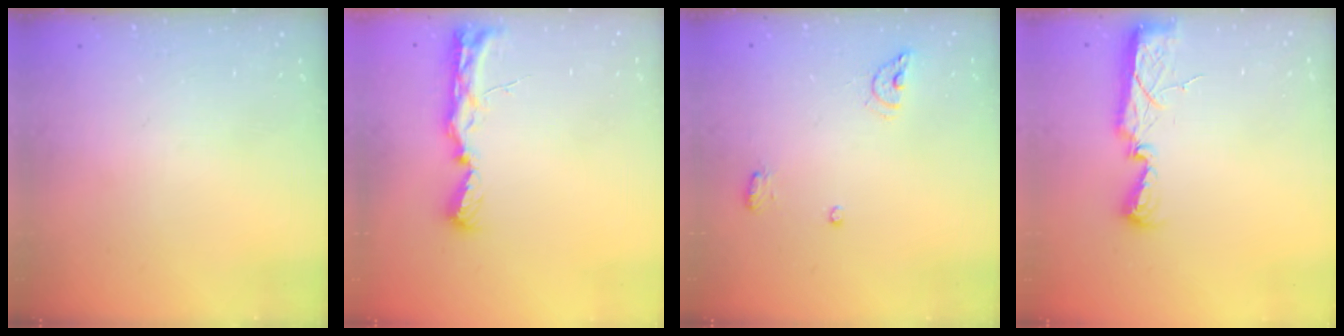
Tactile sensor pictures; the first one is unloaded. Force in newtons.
{"total": 10.7, "press": 9.7, "slide": 4.5}
{"total": 6.8, "press": 6.7, "slide": 1.2}
{"total": 10.7, "press": 9.0, "slide": 5.8}